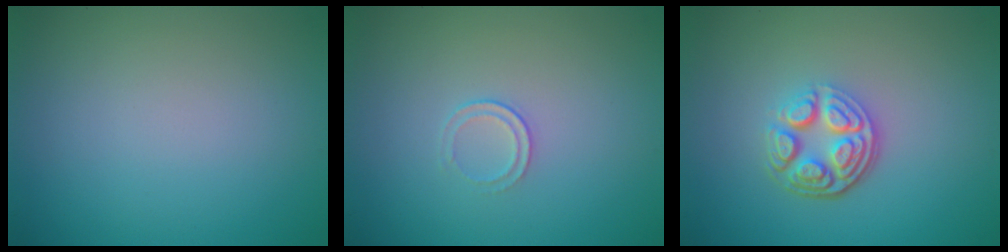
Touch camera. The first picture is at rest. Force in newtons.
{"total": 1.0, "press": 0.5, "slide": 0.9}
{"total": 4.5, "press": 3.3, "slide": 3.1}